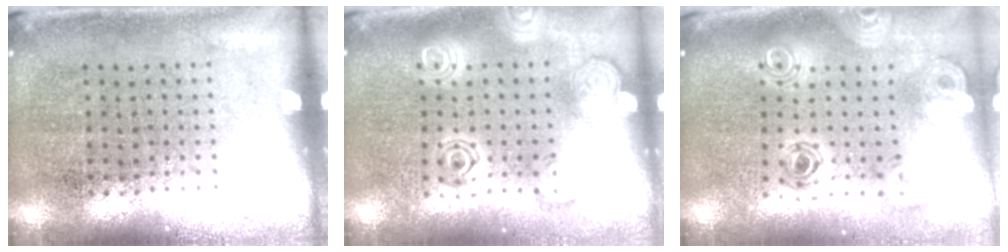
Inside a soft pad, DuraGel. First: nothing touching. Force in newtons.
{"total": 2.8, "press": 2.8, "slide": 0.4}
{"total": 1.3, "press": 1.2, "slide": 0.5}